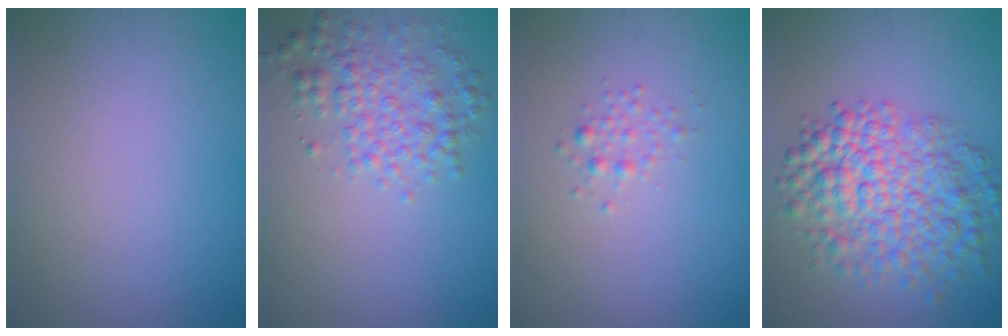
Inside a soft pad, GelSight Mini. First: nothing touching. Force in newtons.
{"total": 3.7, "press": 3.7, "slide": 0.1}
{"total": 1.1, "press": 1.1, "slide": 0.0}
{"total": 7.5, "press": 7.5, "slide": 0.2}